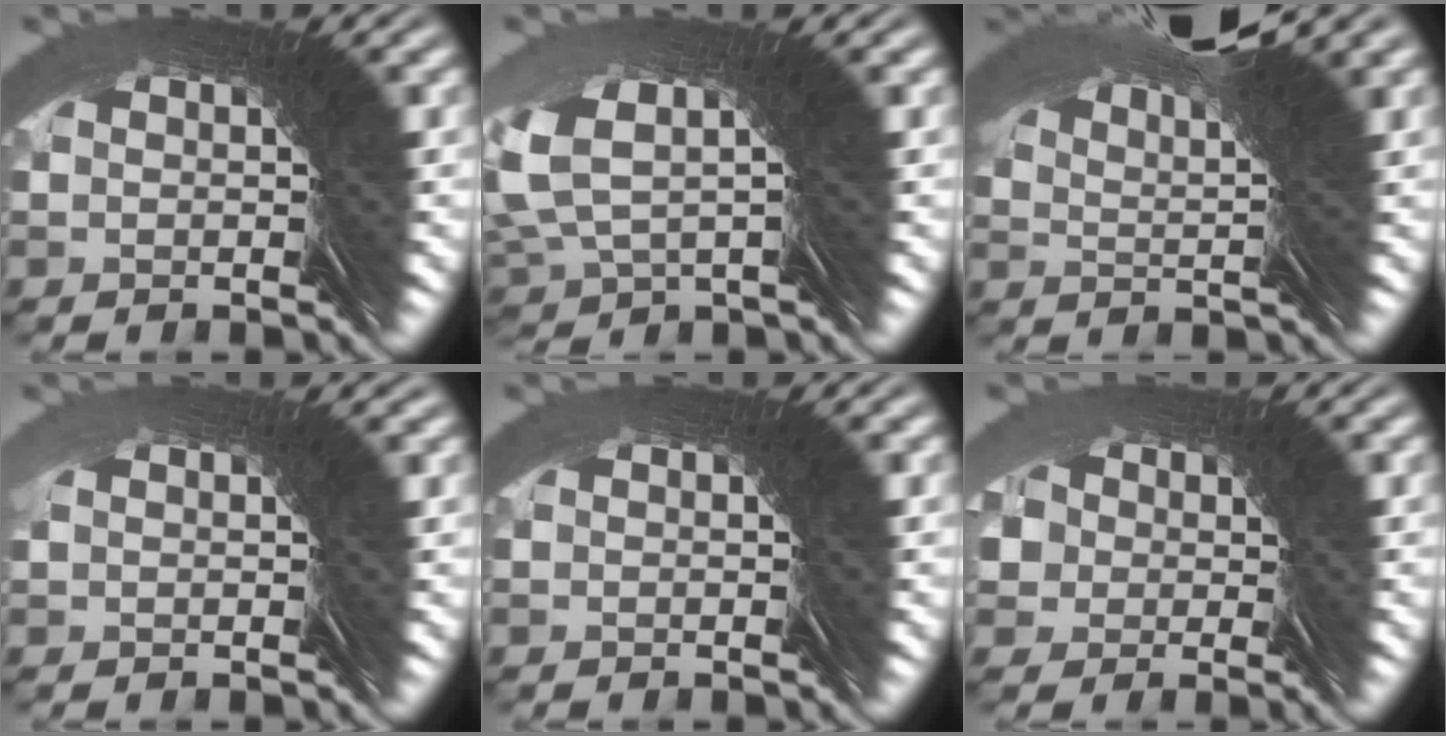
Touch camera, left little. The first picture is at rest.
{"total": 3.0, "force": [2.3, 1.2, 1.5], "torque": [-0.050, 0.015, 0.030]}
{"total": 6.9, "force": [5.5, -3.1, 3.0], "torque": [-0.057, 0.057, 0.079]}
{"total": 2.3, "force": [0.6, -1.7, -1.4], "torque": [0.030, 0.013, 0.009]}
{"total": 0.0}
{"total": 5.8, "force": [1.2, 4.4, 3.5], "torque": [-0.059, -0.004, 0.018]}